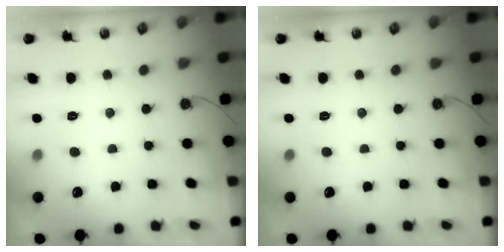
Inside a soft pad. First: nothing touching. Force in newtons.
{"total": 0.0}